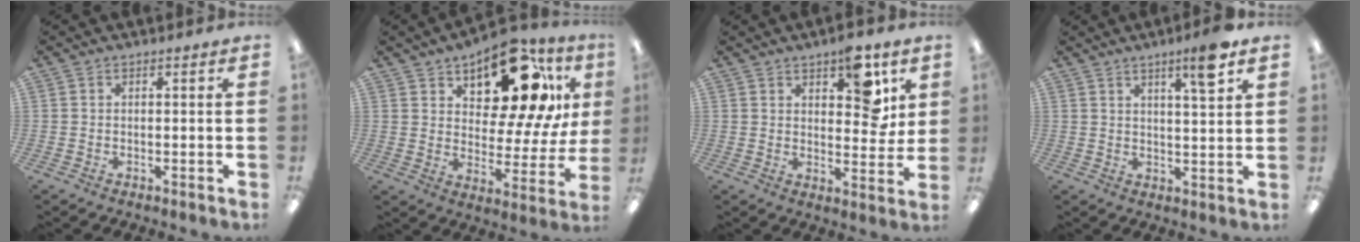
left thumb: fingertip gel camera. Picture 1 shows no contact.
{"total": 18.8, "force": [12.2, 8.5, 11.5], "torque": [-0.168, -0.069, 0.204]}
{"total": 10.8, "force": [5.9, 5.1, 7.4], "torque": [-0.075, -0.030, 0.095]}
{"total": 7.2, "force": [4.6, 0.7, 5.5], "torque": [-0.078, -0.020, 0.068]}